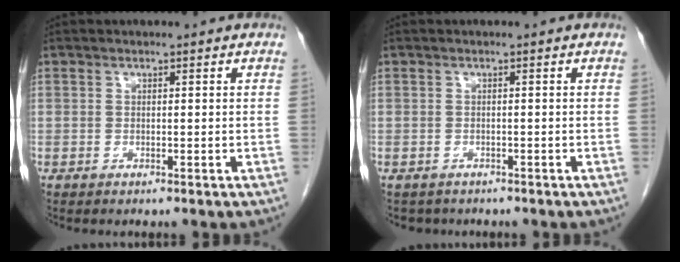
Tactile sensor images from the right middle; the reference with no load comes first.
{"total": 2.1, "force": [-1.8, 1.2, 0.0], "torque": [-0.005, 0.001, -0.026]}